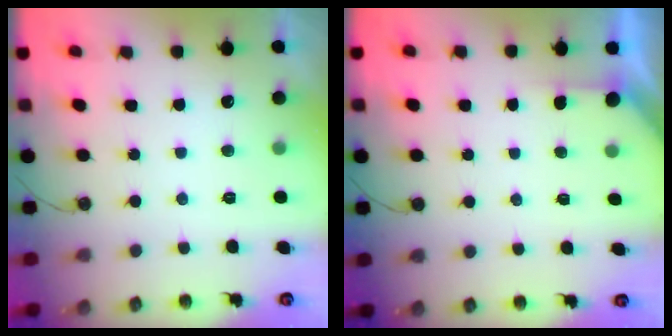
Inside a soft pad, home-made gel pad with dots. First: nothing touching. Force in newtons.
{"total": 2.0, "press": 2.0, "slide": 0.2}